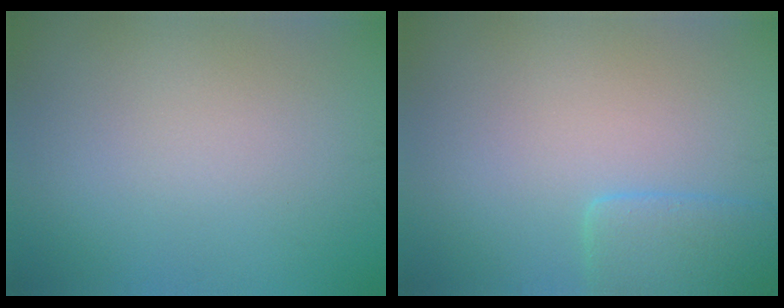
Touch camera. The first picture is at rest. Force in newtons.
{"total": 3.0, "press": 3.0, "slide": 0.3}